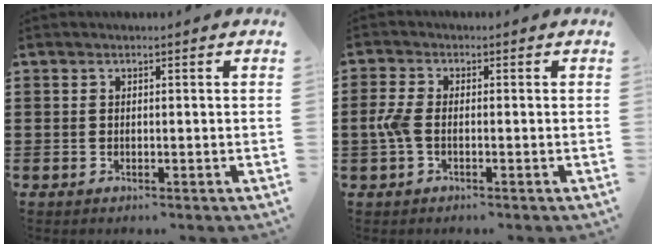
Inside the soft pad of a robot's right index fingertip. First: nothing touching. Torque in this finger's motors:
{"motor_torque": [1.01, -0.12, 0.22, 0.11]}